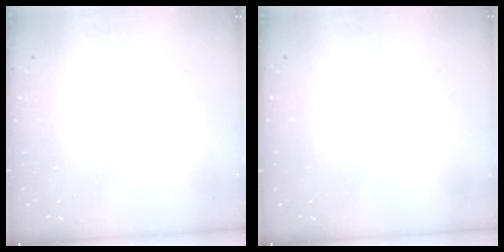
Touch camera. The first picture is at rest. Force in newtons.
{"total": 0.0}